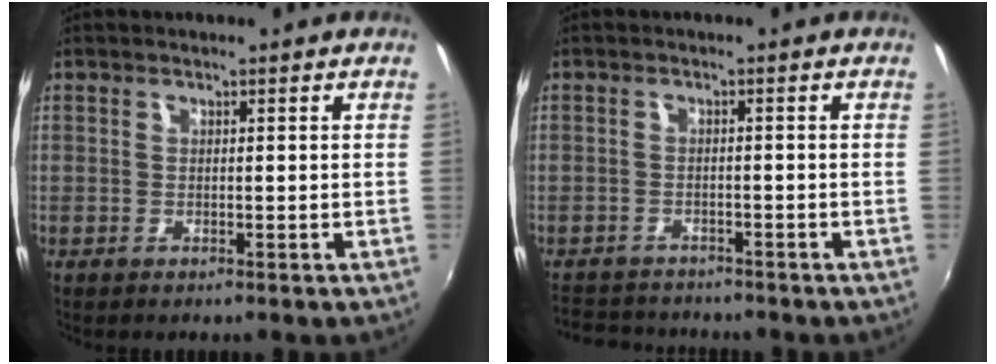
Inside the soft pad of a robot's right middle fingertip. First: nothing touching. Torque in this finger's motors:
{"motor_torque": [0.45, -0.59, 0.00, 0.01]}